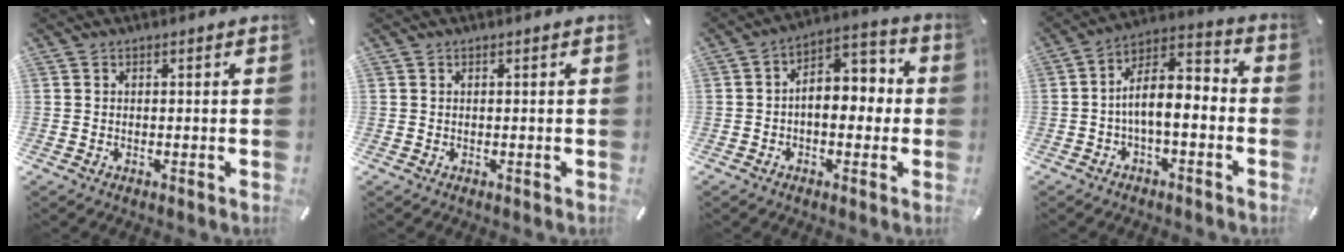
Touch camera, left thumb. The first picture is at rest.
{"total": 0.0}
{"total": 7.7, "force": [-0.7, 5.2, 5.7], "torque": [-0.073, -0.001, -0.018]}
{"total": 8.9, "force": [-2.5, 4.3, 7.4], "torque": [-0.137, 0.003, -0.046]}